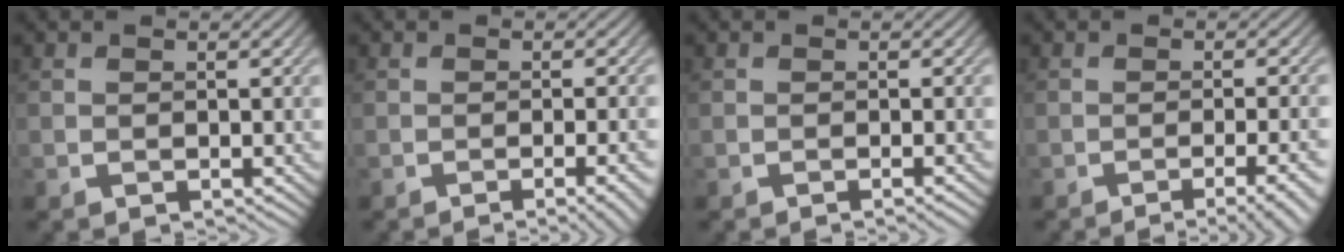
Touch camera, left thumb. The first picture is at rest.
{"total": 4.2, "force": [-1.8, 0.8, 3.7], "torque": [-0.041, 0.006, -0.028]}
{"total": 1.3, "force": [-0.6, 0.2, 1.1], "torque": [-0.009, 0.002, -0.014]}
{"total": 6.2, "force": [-3.2, 1.3, 5.1], "torque": [-0.057, 0.008, -0.041]}